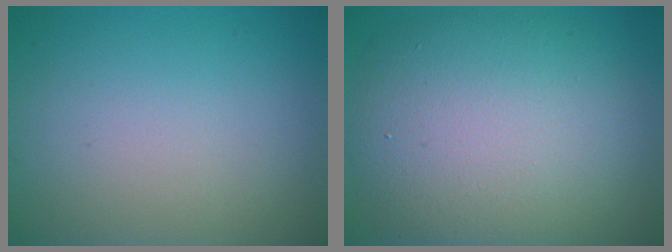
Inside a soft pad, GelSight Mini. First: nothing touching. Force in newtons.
{"total": 11.1, "press": 11.1, "slide": 0.6}